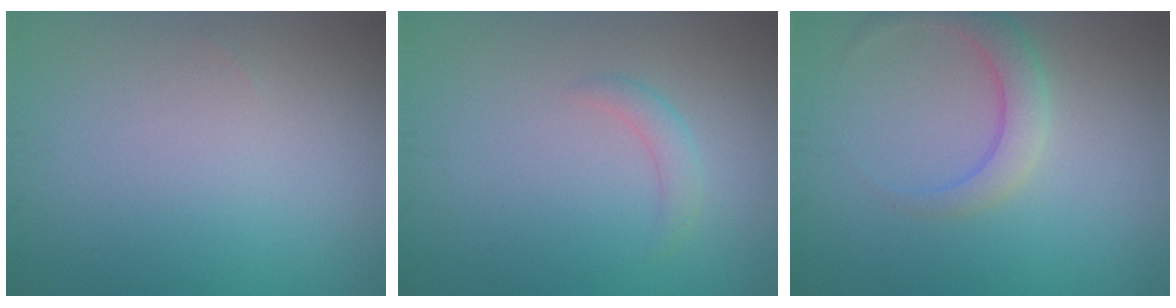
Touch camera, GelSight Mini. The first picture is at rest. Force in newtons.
{"total": 1.4, "press": 1.4, "slide": 0.0}
{"total": 2.9, "press": 2.9, "slide": 0.1}